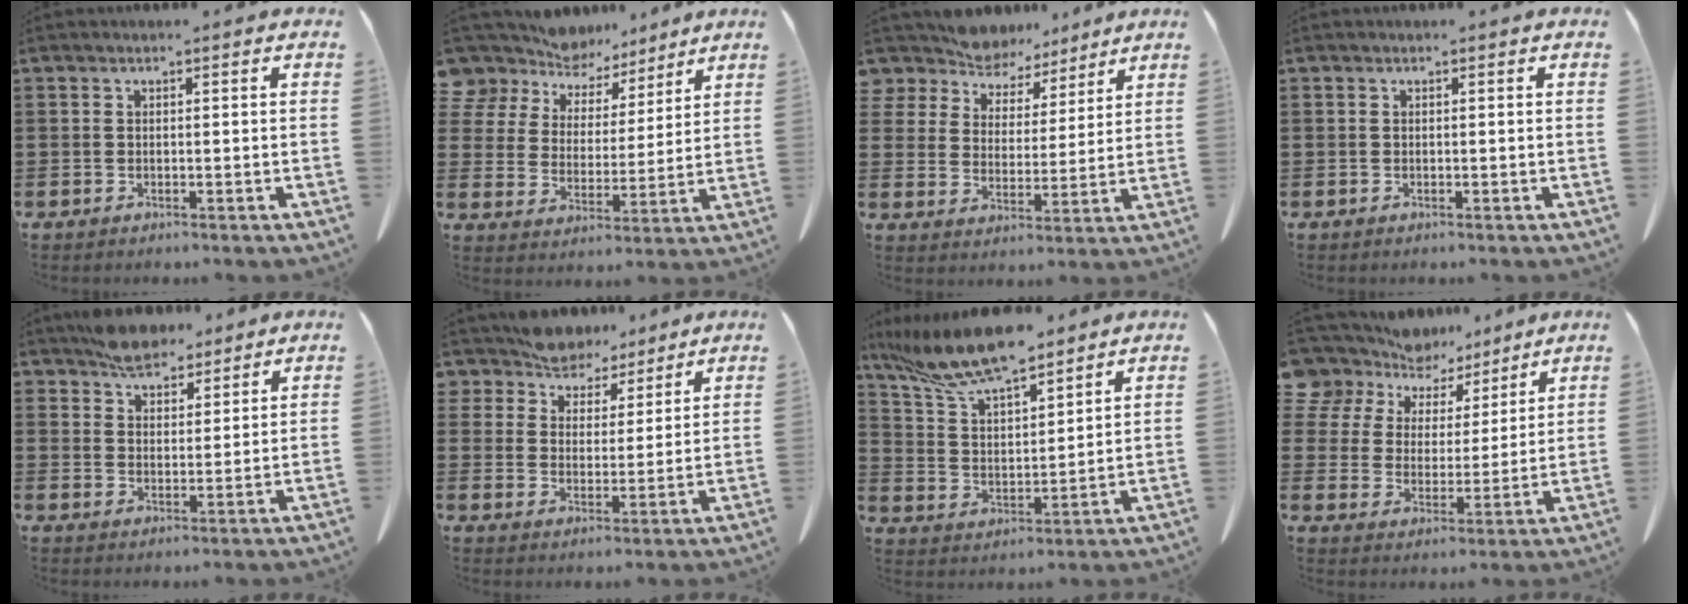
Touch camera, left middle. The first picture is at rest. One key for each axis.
{"total": 8.5, "fx": 7.6, "fy": 3.8, "fz": 0.5, "tx": -0.051, "ty": -0.045, "tz": 0.142}
{"total": 7.9, "fx": 7.4, "fy": 2.7, "fz": 0.2, "tx": -0.047, "ty": -0.043, "tz": 0.140}
{"total": 0.0}
{"total": 5.8, "fx": 5.3, "fy": 2.2, "fz": 1.1, "tx": -0.039, "ty": -0.008, "tz": 0.103}
{"total": 7.0, "fx": 6.6, "fy": 2.2, "fz": 0.0, "tx": -0.038, "ty": -0.037, "tz": 0.123}
{"total": 10.7, "fx": 9.0, "fy": 1.9, "fz": 5.5, "tx": -0.135, "ty": -0.034, "tz": 0.160}
{"total": 8.1, "fx": 6.9, "fy": 4.2, "fz": 0.4, "tx": -0.050, "ty": -0.039, "tz": 0.130}